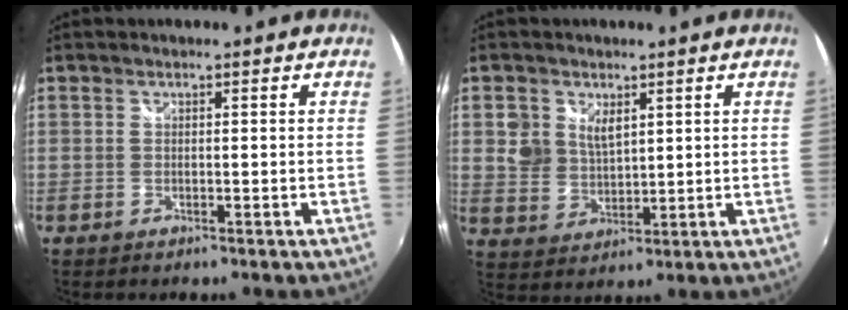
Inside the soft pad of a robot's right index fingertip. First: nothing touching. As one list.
[{"total": 6.1, "force": [2.3, 4.6, 3.3], "torque": [-0.061, 0.004, 0.049]}]